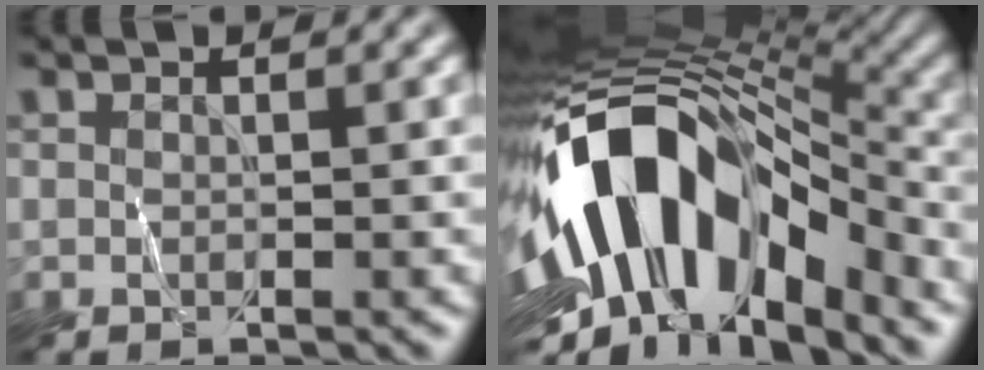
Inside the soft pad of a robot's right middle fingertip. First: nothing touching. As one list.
[{"total": 15.6, "force": [-4.4, 8.0, 12.6], "torque": [-0.210, 0.031, -0.084]}]